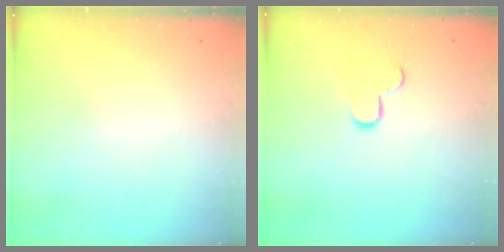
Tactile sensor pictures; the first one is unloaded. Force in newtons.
{"total": 8.3, "press": 8.3, "slide": 0.5}